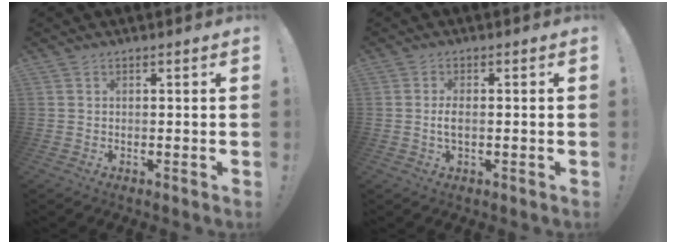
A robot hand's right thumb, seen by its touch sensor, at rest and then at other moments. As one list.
[{"total": 3.0, "force": [-0.3, 1.3, 2.7], "torque": [-0.062, -0.001, -0.009]}]